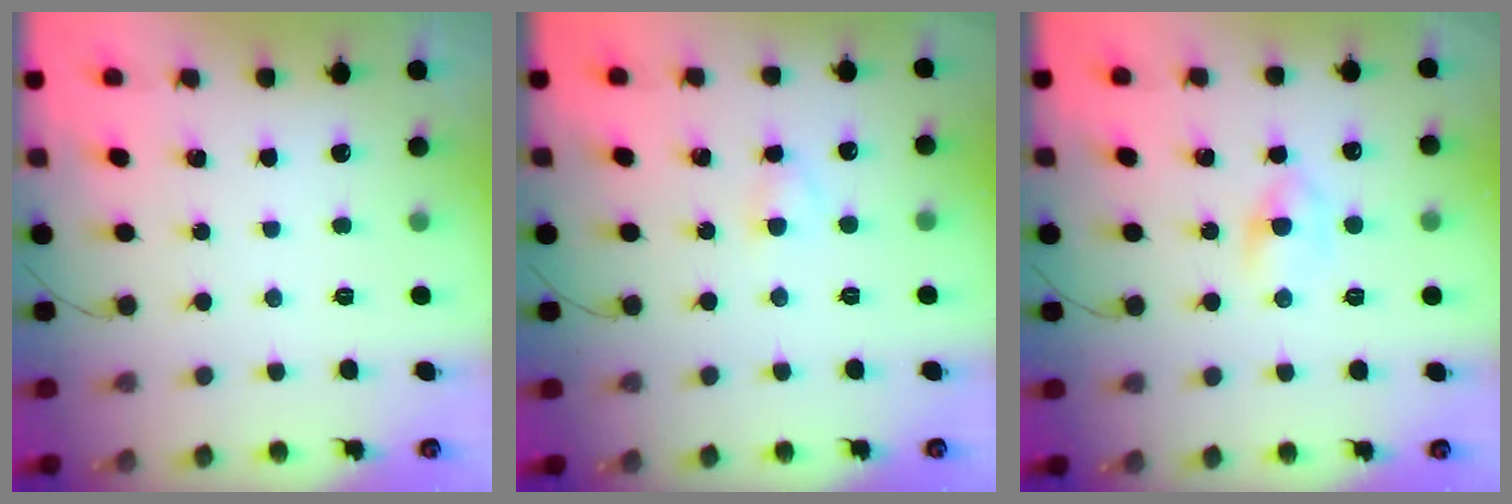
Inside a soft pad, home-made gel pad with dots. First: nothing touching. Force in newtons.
{"total": 2.3, "press": 2.1, "slide": 1.0}
{"total": 2.8, "press": 2.6, "slide": 1.2}